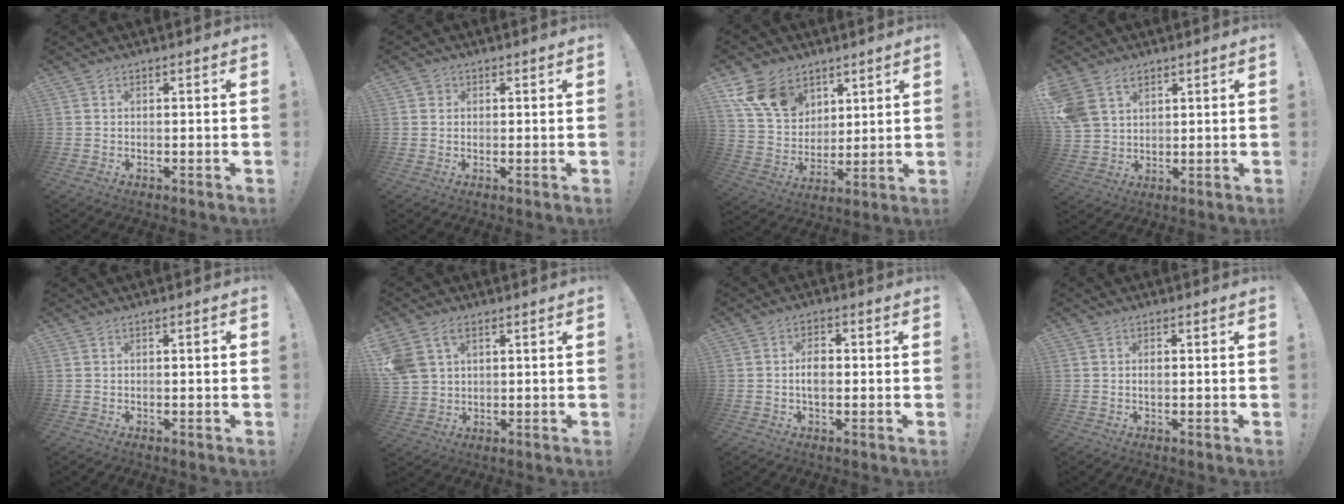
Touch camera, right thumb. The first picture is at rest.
{"total": 1.5, "force": [0.5, 1.4, 0.4], "torque": [0.000, 0.000, 0.009]}
{"total": 14.7, "force": [8.9, 9.9, 6.2], "torque": [-0.116, -0.042, 0.179]}
{"total": 8.0, "force": [4.6, 5.7, 3.2], "torque": [-0.064, -0.019, 0.094]}
{"total": 1.0, "force": [0.0, 0.0, 1.0], "torque": [-0.010, -0.002, -0.003]}
{"total": 7.2, "force": [3.5, 5.2, 3.7], "torque": [-0.065, -0.007, 0.069]}
{"total": 4.6, "force": [-0.5, 2.6, 3.7], "torque": [-0.058, 0.001, -0.014]}
{"total": 1.0, "force": [-0.2, 0.5, 0.8], "torque": [-0.014, 0.002, -0.005]}